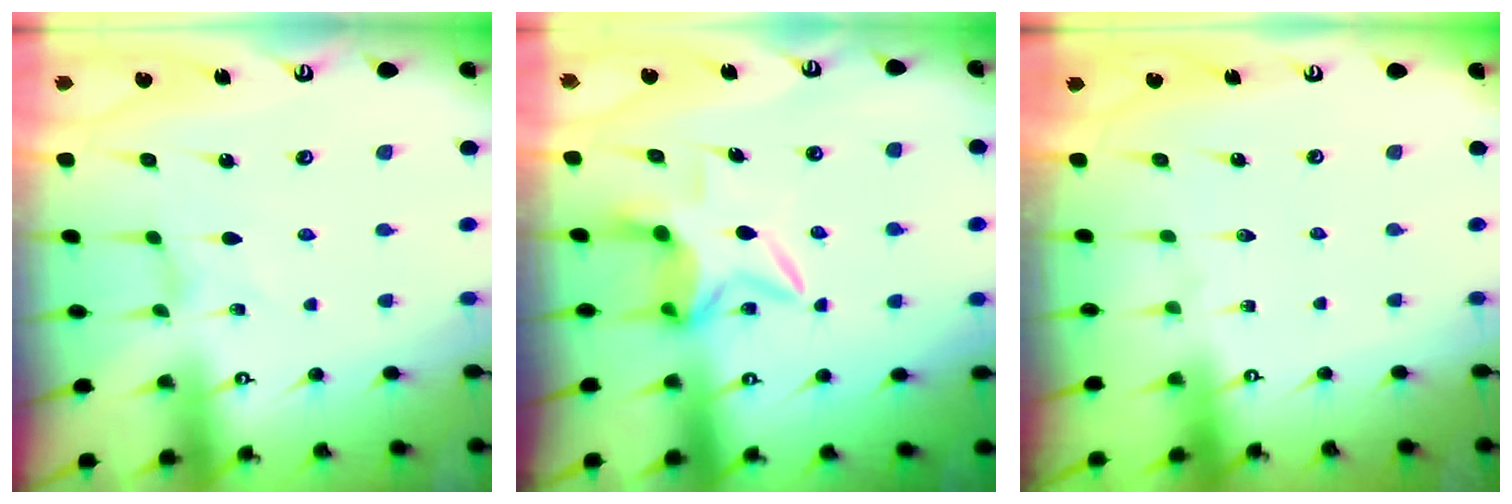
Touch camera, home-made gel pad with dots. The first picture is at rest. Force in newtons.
{"total": 6.9, "press": 6.9, "slide": 0.6}
{"total": 0.0}